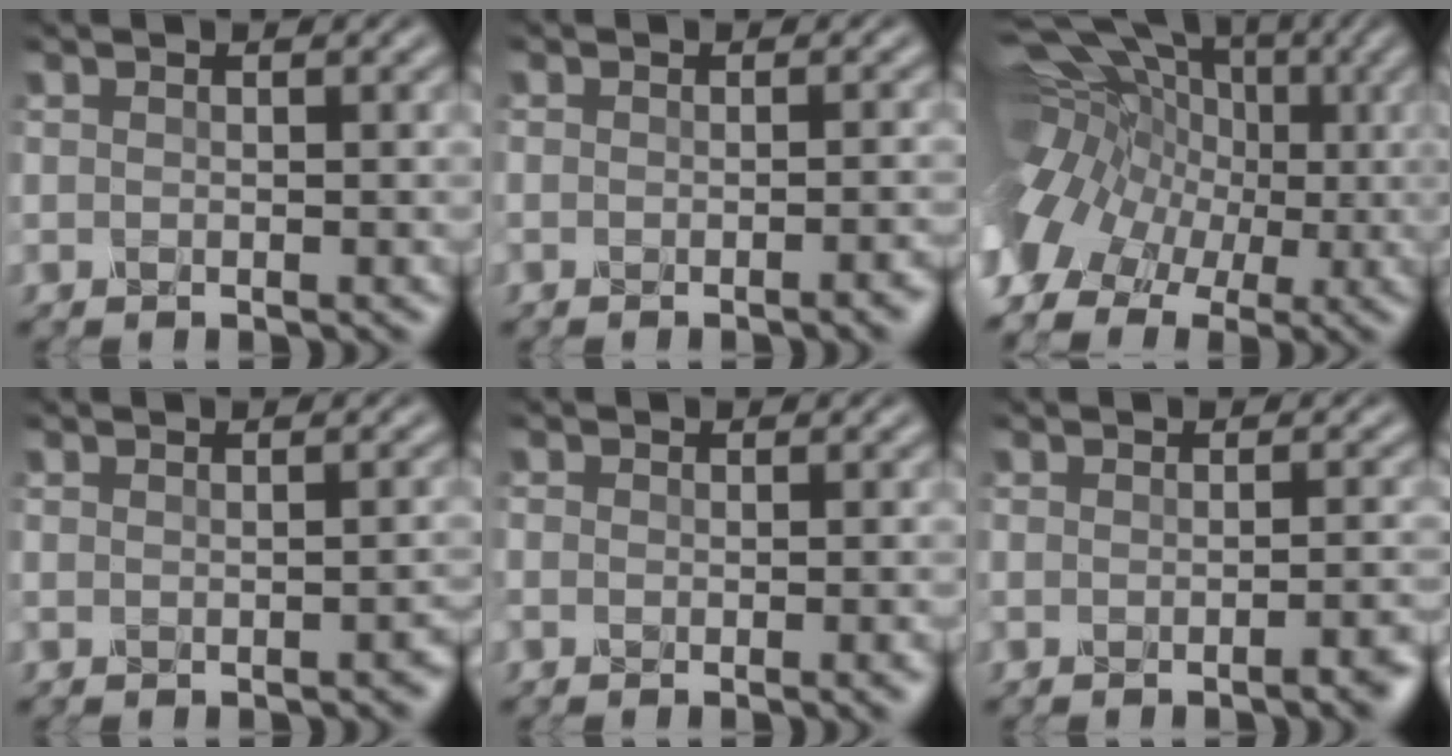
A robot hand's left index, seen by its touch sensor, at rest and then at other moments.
{"total": 3.1, "force": [-1.4, 1.3, 2.4], "torque": [-0.003, 0.009, -0.021]}
{"total": 11.9, "force": [0.4, 9.6, 7.0], "torque": [-0.149, 0.006, 0.005]}
{"total": 1.3, "force": [-1.0, 0.4, 0.8], "torque": [-0.008, 0.003, -0.009]}
{"total": 3.2, "force": [-1.2, 1.6, 2.4], "torque": [-0.015, 0.005, -0.018]}
{"total": 3.4, "force": [-1.7, 1.2, 2.8], "torque": [-0.016, 0.007, -0.025]}